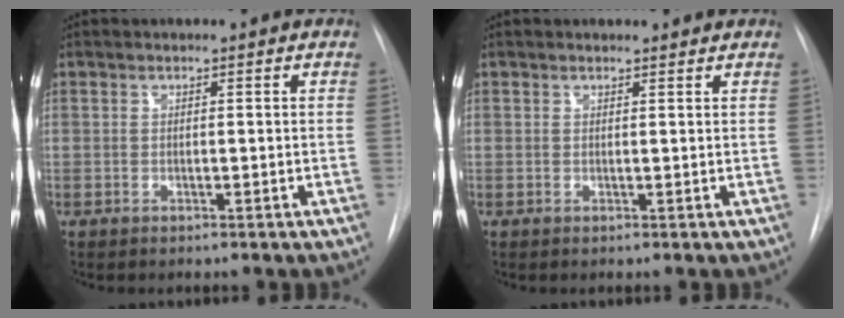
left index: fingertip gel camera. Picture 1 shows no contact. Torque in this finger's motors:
{"motor_torque": [0.14, -0.43, -0.11, 0.01]}